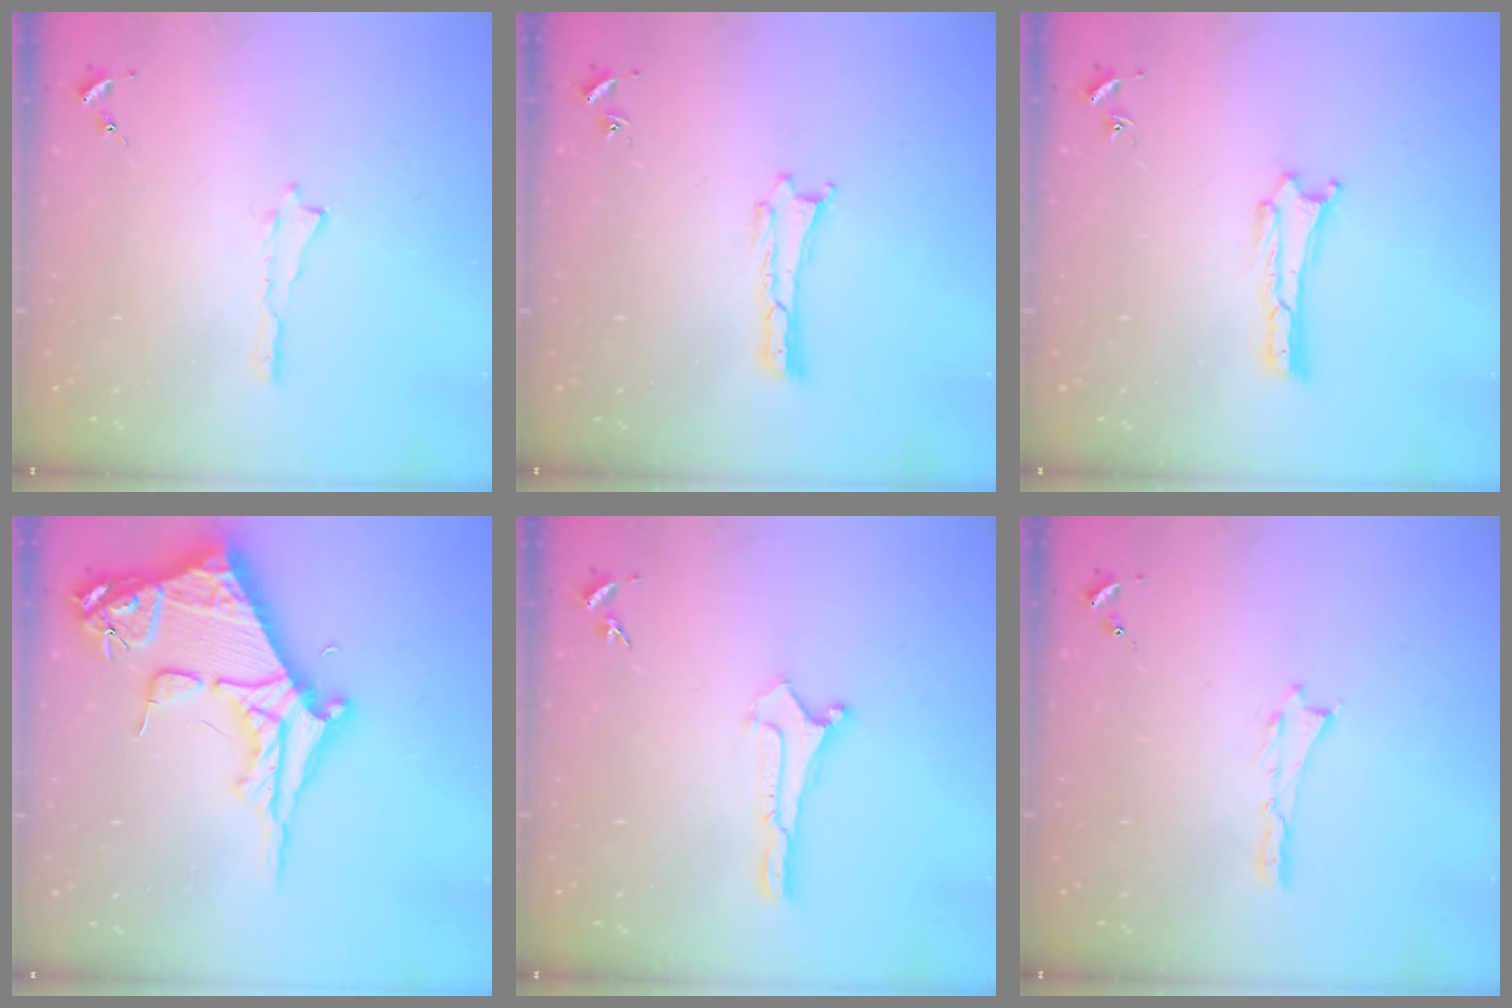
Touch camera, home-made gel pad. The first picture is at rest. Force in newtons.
{"total": 0.0}
{"total": 0.0}
{"total": 11.6, "press": 11.5, "slide": 1.1}
{"total": 0.0}
{"total": 0.0}